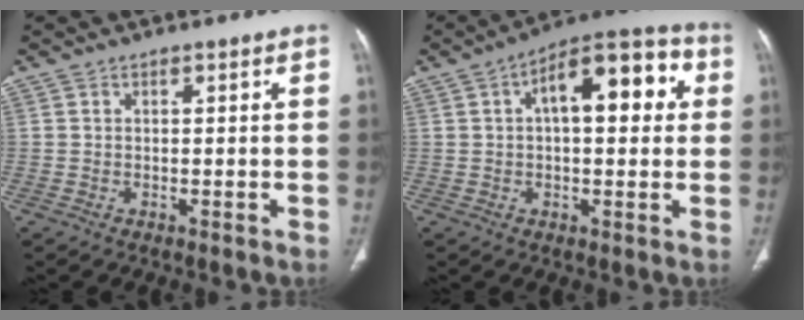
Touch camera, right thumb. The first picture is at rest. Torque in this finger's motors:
{"motor_torque": [1.09, 3.92, 1.15, -0.15, 0.08]}